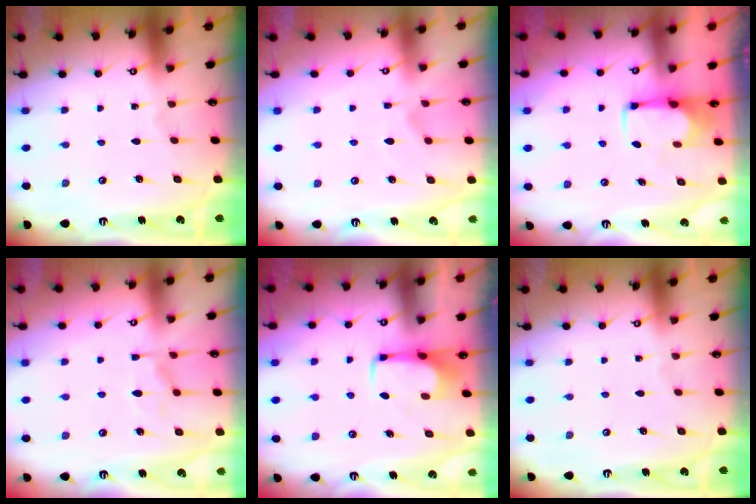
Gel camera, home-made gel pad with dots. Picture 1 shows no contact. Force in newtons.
{"total": 2.4, "press": 2.1, "slide": 1.2}
{"total": 1.8, "press": 1.7, "slide": 0.6}
{"total": 1.7, "press": 1.1, "slide": 1.4}
{"total": 1.7, "press": 1.6, "slide": 0.5}
{"total": 0.0}